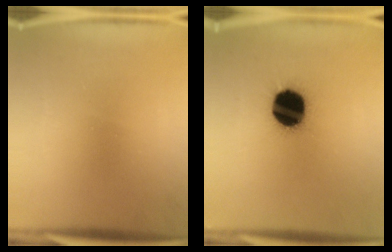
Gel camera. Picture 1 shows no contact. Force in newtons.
{"total": 18.0}